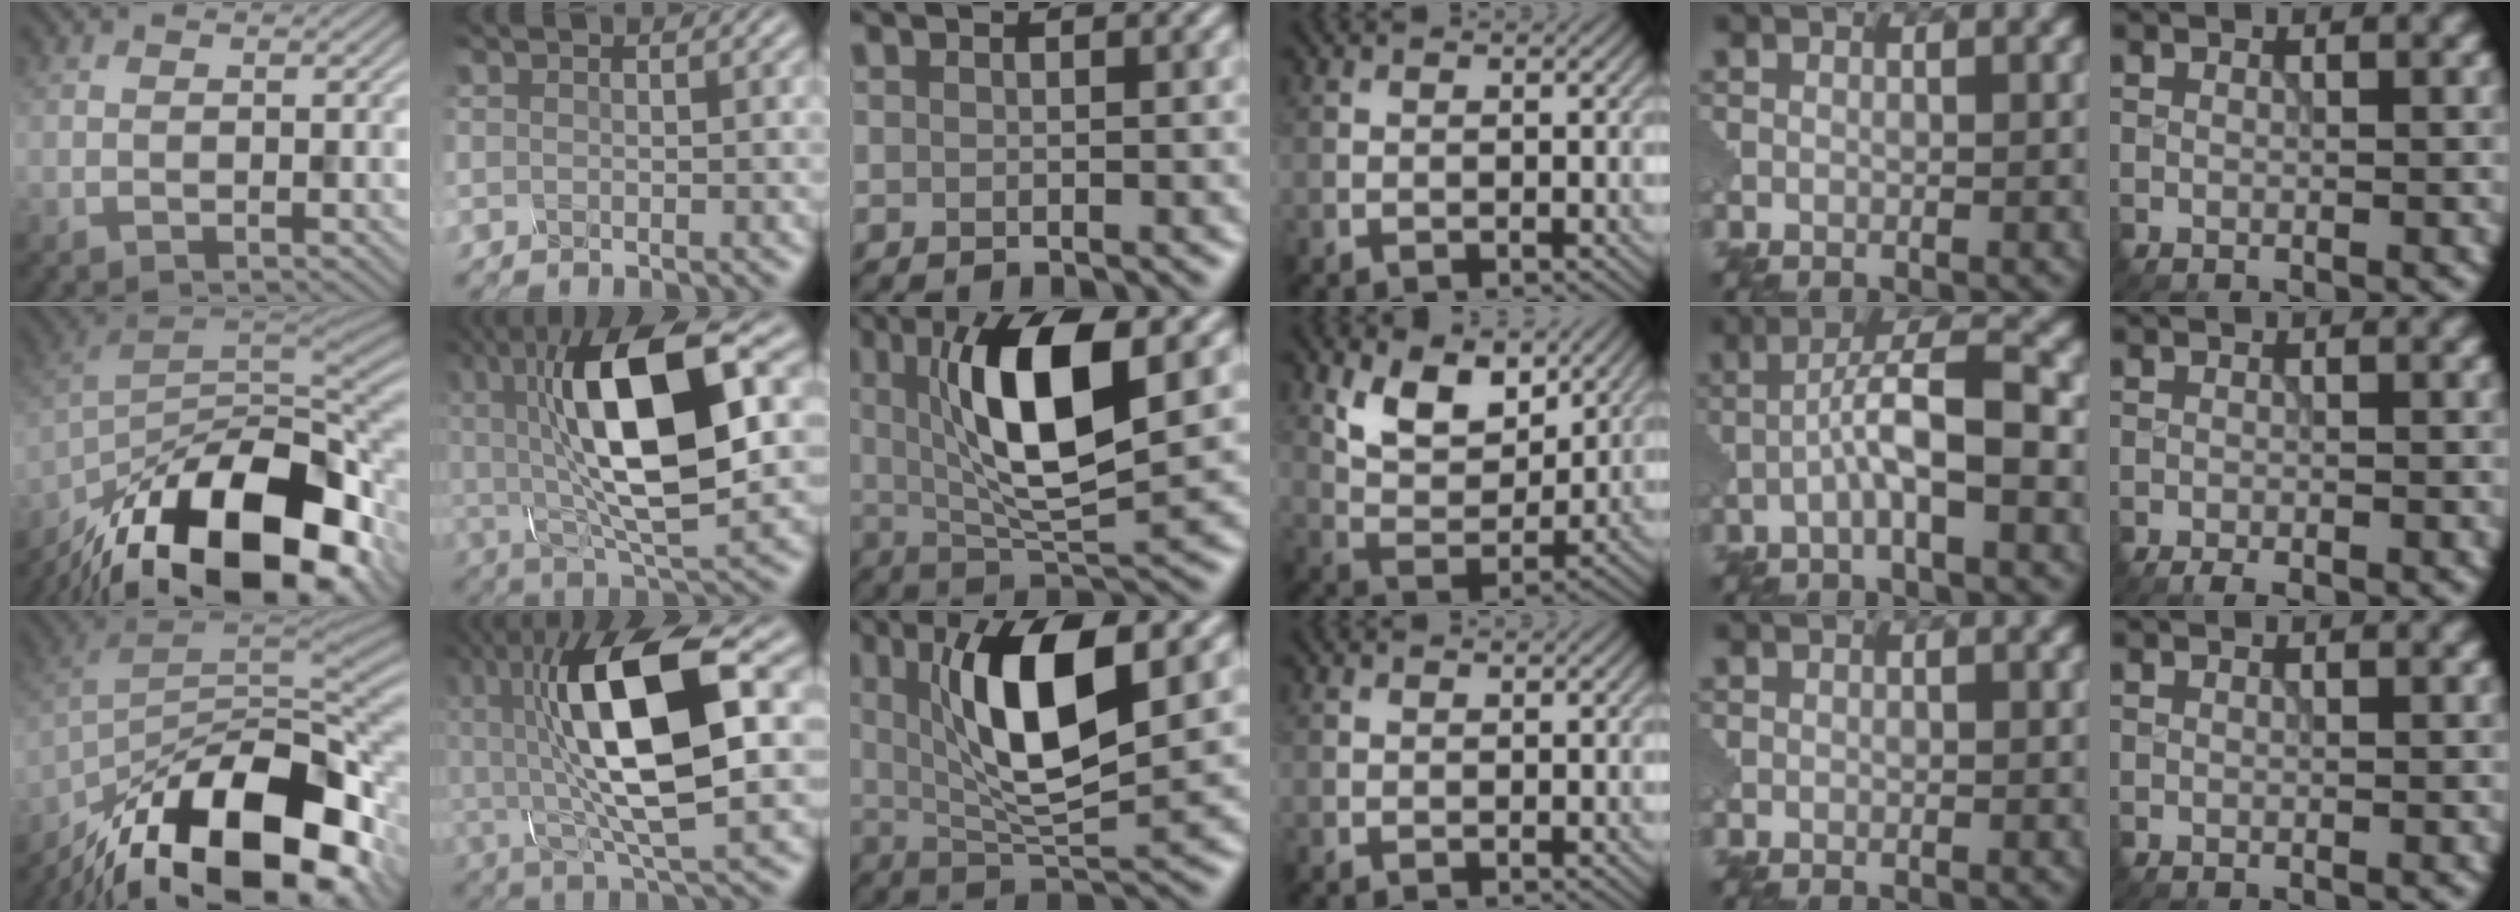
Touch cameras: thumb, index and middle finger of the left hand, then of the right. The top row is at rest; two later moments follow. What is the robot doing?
{"motion": "assemble", "object": "glue stick"}